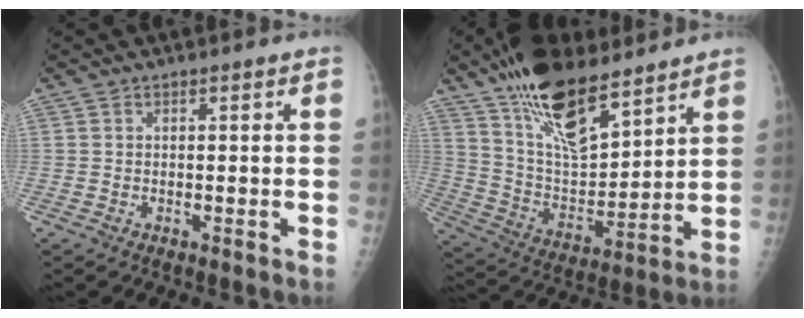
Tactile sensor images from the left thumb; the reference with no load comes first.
{"total": 19.1, "force": [13.6, 7.2, 11.4], "torque": [-0.167, -0.072, 0.251]}